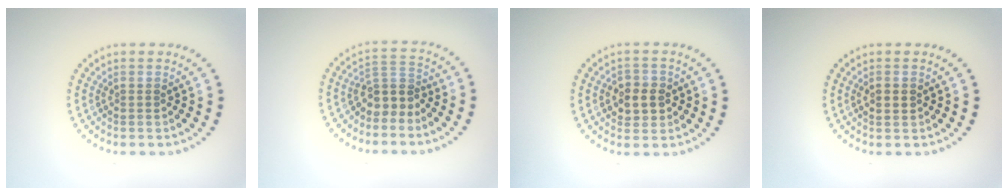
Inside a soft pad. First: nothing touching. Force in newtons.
{"total": 2.9, "press": 2.1, "slide": 1.9}
{"total": 2.9, "press": 2.8, "slide": 0.5}
{"total": 1.9, "press": 1.9, "slide": 0.2}